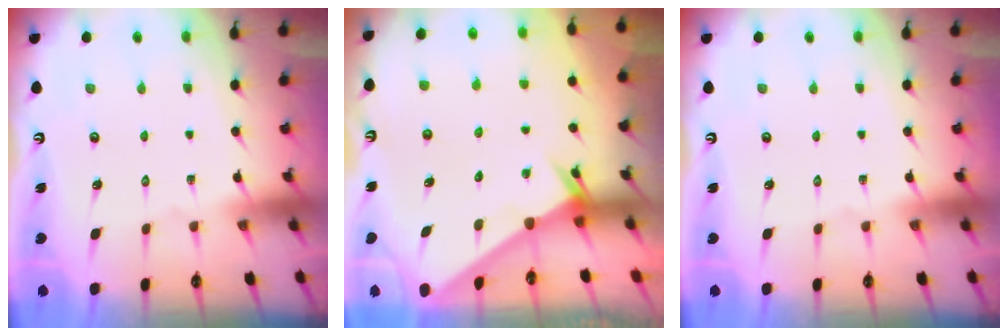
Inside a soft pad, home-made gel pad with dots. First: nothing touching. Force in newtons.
{"total": 2.6, "press": 2.6, "slide": 0.0}
{"total": 0.0}